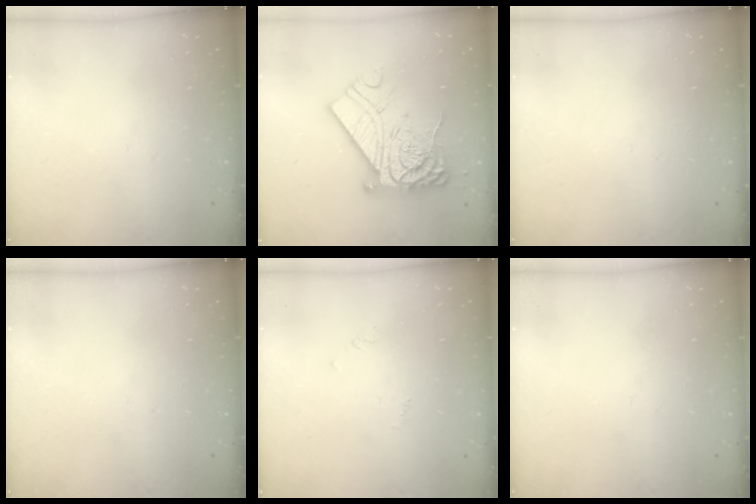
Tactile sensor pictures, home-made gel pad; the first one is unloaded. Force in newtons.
{"total": 18.8, "press": 18.7, "slide": 1.5}
{"total": 0.0}
{"total": 0.0}
{"total": 2.7, "press": 2.7, "slide": 0.2}
{"total": 0.0}